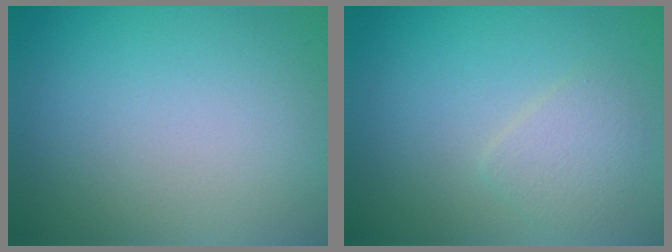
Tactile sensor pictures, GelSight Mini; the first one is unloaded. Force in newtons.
{"total": 2.0, "press": 2.0, "slide": 0.0}